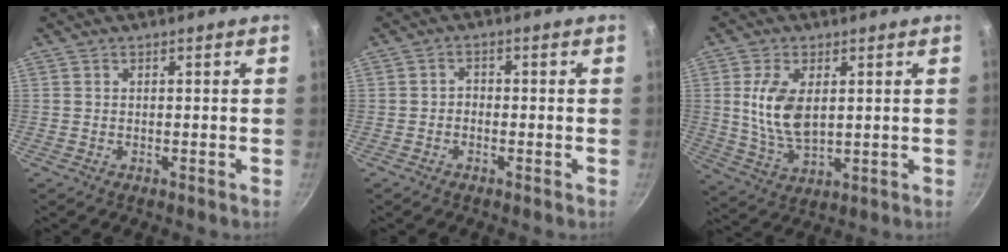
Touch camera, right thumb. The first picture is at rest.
{"total": 1.4, "force": [-0.8, 1.0, 0.6], "torque": [-0.006, 0.011, -0.017]}
{"total": 10.0, "force": [1.8, 5.4, 8.2], "torque": [-0.159, -0.016, 0.042]}